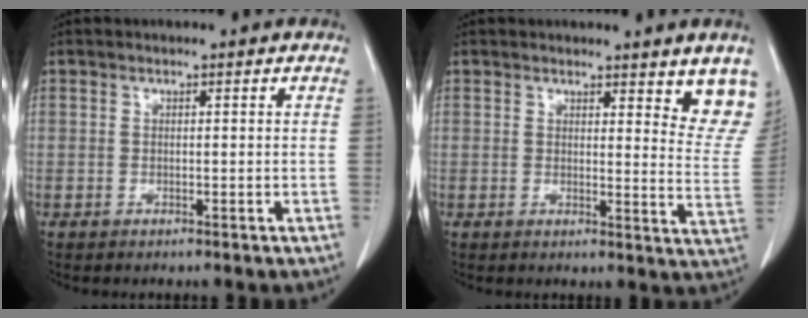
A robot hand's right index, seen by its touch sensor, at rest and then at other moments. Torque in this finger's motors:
{"motor_torque": [0.18, 0.21, 0.11, 0.01]}